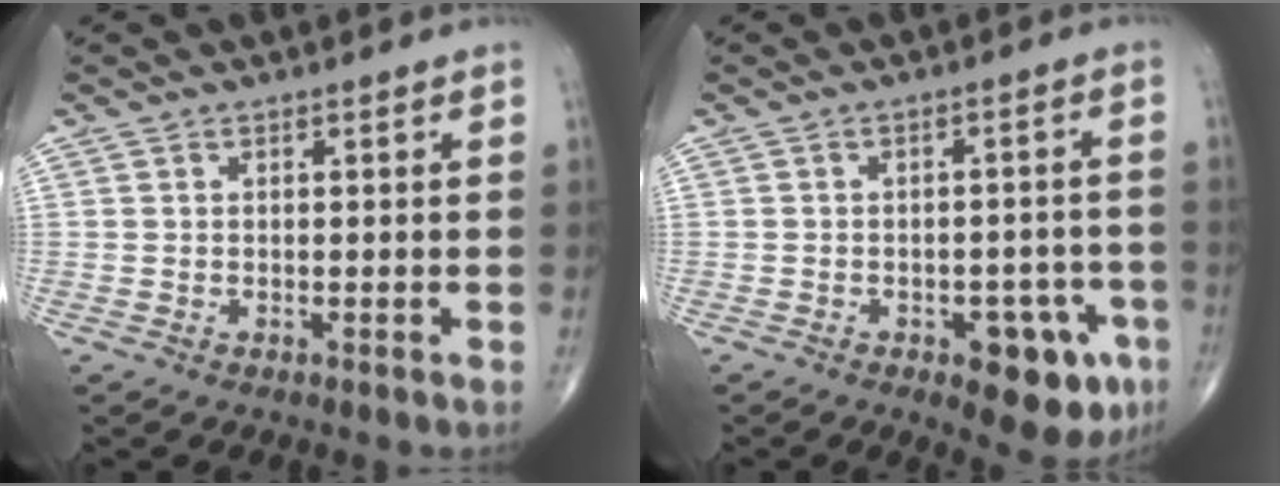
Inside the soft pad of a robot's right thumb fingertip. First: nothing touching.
{"total": 10.4, "force": [-4.8, 4.9, 7.9], "torque": [-0.064, 0.025, -0.053]}